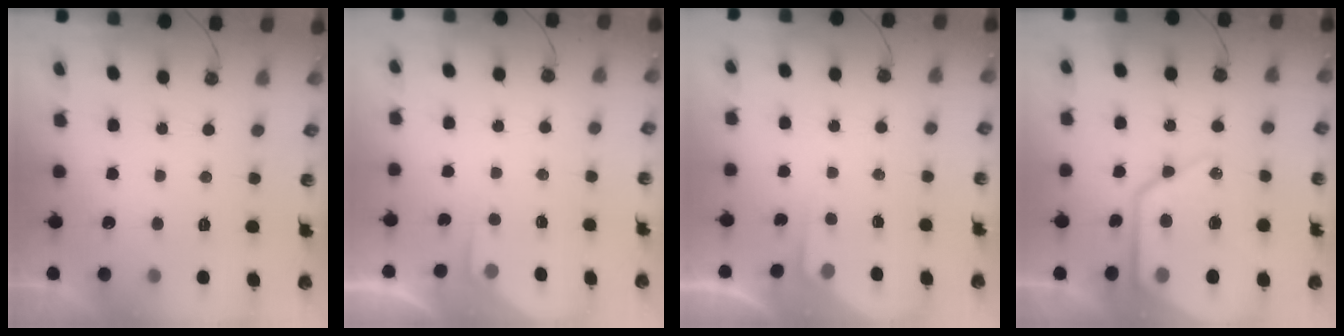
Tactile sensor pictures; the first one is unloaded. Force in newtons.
{"total": 2.1, "press": 2.0, "slide": 0.3}
{"total": 2.7, "press": 2.7, "slide": 0.4}
{"total": 19.3, "press": 19.2, "slide": 2.3}